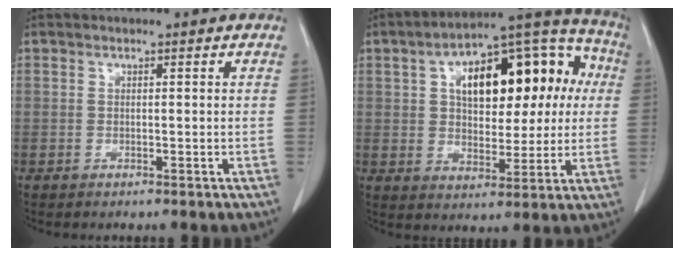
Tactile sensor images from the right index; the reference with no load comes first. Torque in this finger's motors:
{"motor_torque": [1.03, 0.13, 0.54, 0.20]}